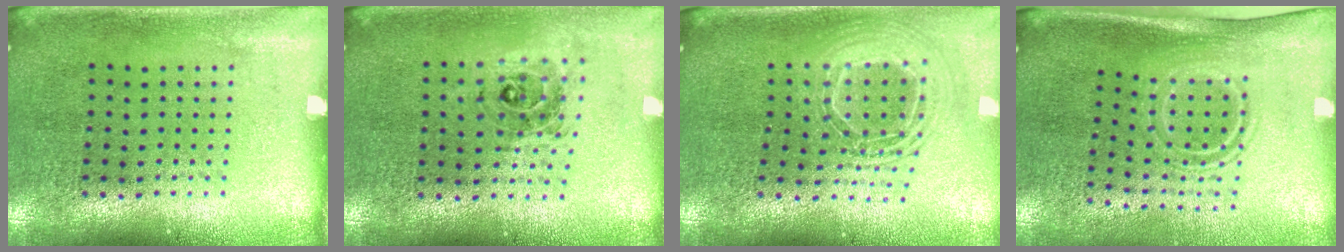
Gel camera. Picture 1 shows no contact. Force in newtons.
{"total": 0.8, "press": 0.8, "slide": 0.1}
{"total": 2.0, "press": 1.6, "slide": 1.2}
{"total": 1.8, "press": 1.2, "slide": 1.3}